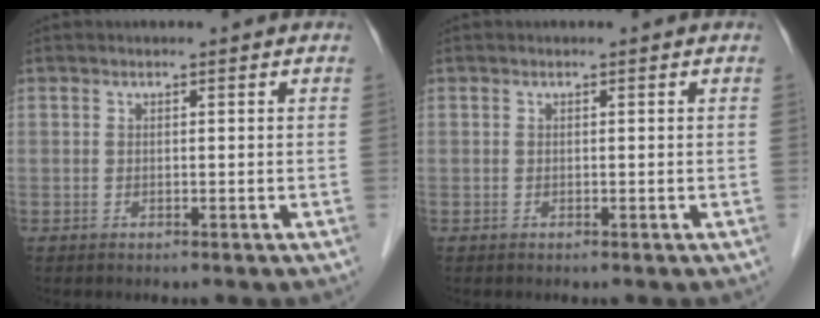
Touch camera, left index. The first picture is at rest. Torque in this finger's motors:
{"motor_torque": [0.00, 0.00, -0.02, 0.00]}